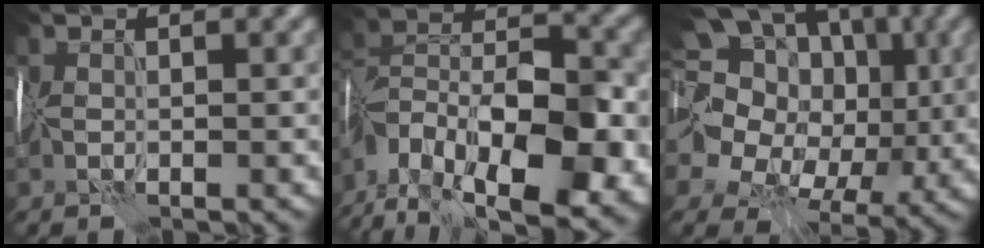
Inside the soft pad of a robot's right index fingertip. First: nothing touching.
{"total": 17.4, "force": [-9.7, 9.2, 11.2], "torque": [-0.201, 0.005, -0.147]}
{"total": 19.4, "force": [4.7, 14.7, 11.7], "torque": [-0.223, 0.033, 0.061]}